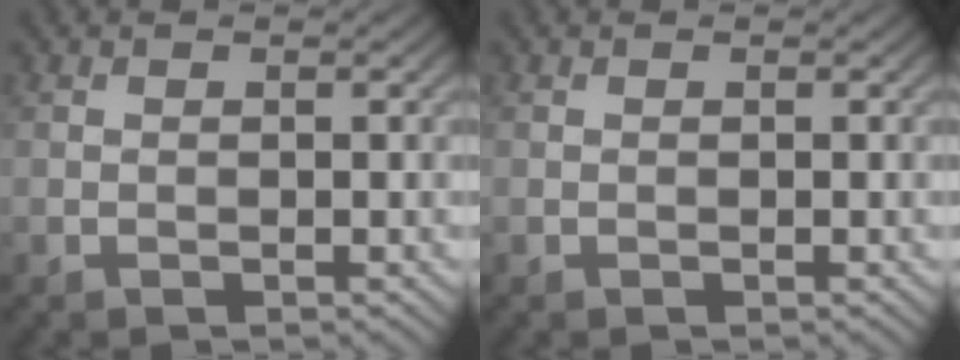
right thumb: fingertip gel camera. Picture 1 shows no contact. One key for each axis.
{"total": 0.0}